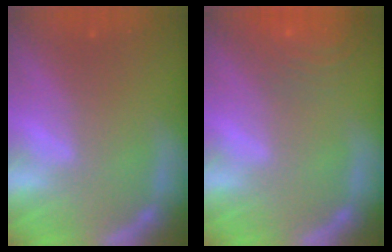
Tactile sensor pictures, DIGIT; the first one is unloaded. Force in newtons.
{"total": 9.5}